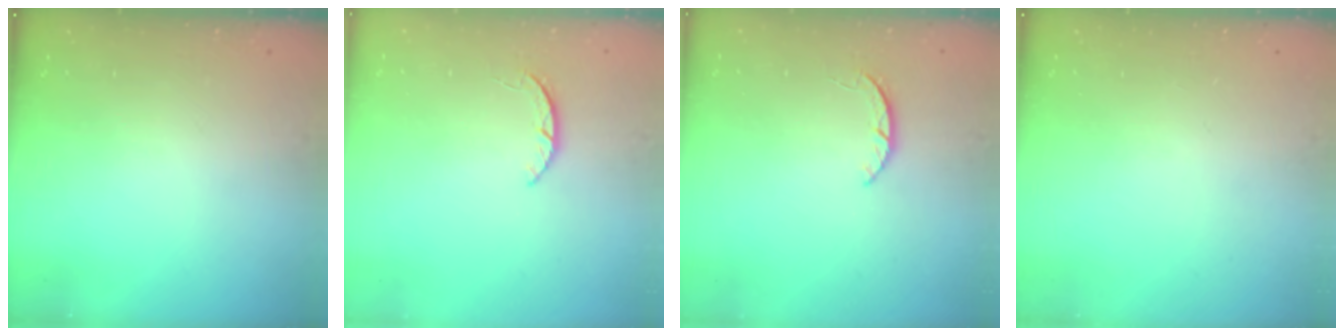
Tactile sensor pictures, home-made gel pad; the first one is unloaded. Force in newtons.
{"total": 1.9, "press": 1.9, "slide": 0.3}
{"total": 1.9, "press": 1.9, "slide": 0.3}
{"total": 0.0}